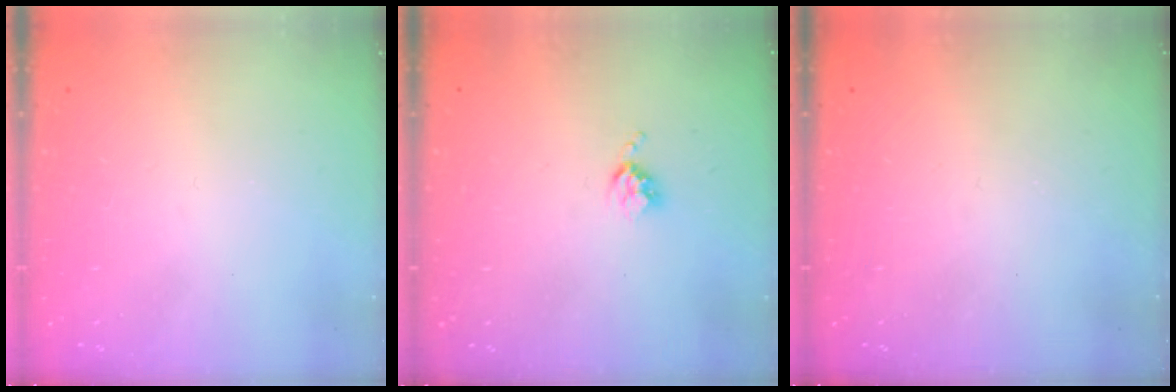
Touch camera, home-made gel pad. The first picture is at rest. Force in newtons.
{"total": 3.3, "press": 3.3, "slide": 0.4}
{"total": 0.0}